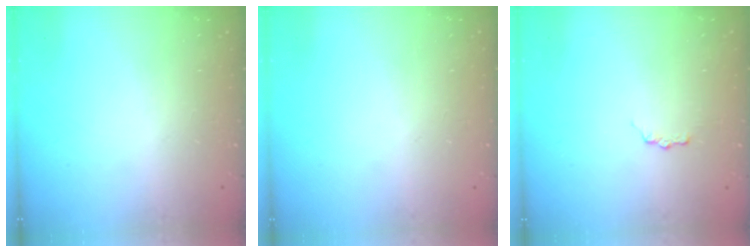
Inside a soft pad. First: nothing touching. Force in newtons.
{"total": 1.7, "press": 1.6, "slide": 0.8}
{"total": 2.6, "press": 2.6, "slide": 0.4}